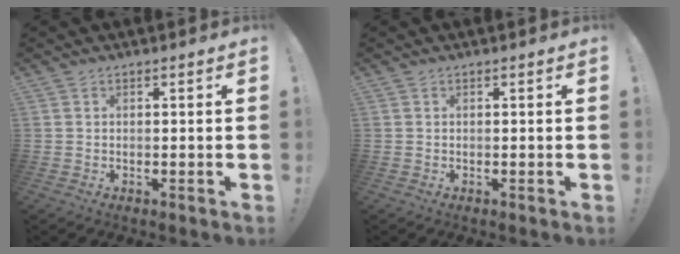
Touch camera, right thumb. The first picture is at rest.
{"total": 0.0}